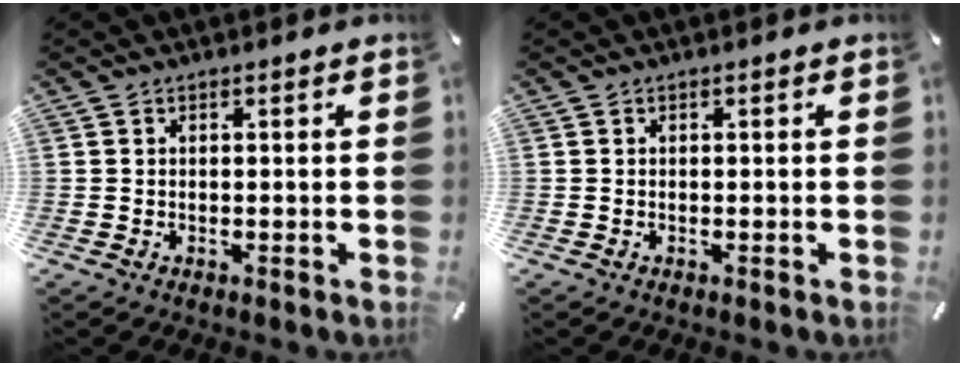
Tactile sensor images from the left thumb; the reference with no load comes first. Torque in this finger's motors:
{"motor_torque": [0.00, 0.00, 0.00, 0.00, 0.00]}